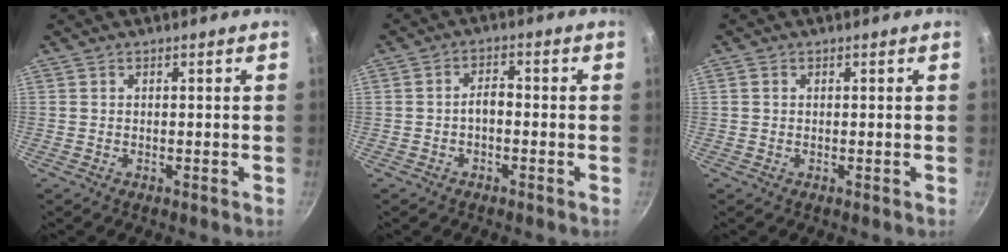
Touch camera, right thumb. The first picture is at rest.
{"total": 2.8, "force": [-0.9, 1.5, 2.2], "torque": [-0.028, 0.019, -0.019]}
{"total": 0.7, "force": [0.2, 0.6, 0.3], "torque": [-0.005, 0.003, 0.002]}